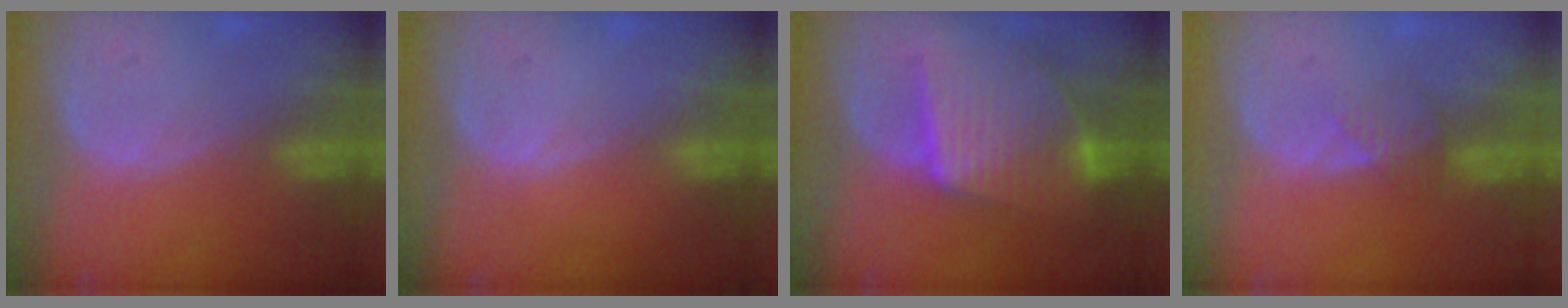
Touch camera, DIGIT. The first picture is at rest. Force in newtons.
{"total": 0.0}
{"total": 9.7, "press": 9.7, "slide": 0.9}
{"total": 2.4, "press": 2.4, "slide": 0.1}